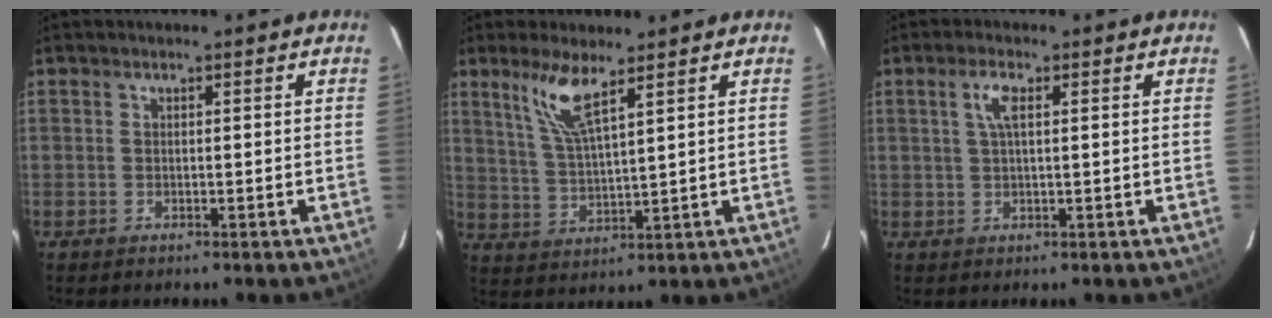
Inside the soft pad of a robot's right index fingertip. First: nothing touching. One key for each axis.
{"total": 7.6, "fx": 4.9, "fy": 1.2, "fz": 5.6, "tx": -0.119, "ty": -0.004, "tz": 0.106}
{"total": 3.2, "fx": 1.0, "fy": 0.9, "fz": 2.9, "tx": -0.060, "ty": 0.006, "tz": 0.020}